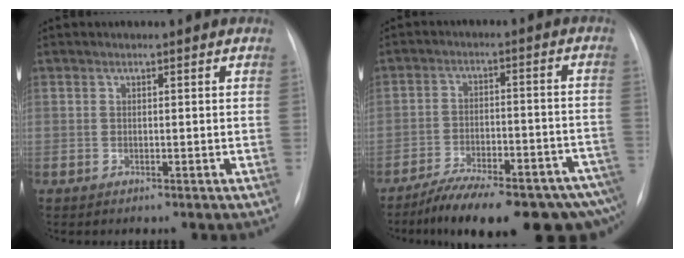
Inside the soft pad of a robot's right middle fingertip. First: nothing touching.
{"total": 20.9, "force": [-16.2, 4.8, 12.2], "torque": [-0.128, 0.012, -0.227]}